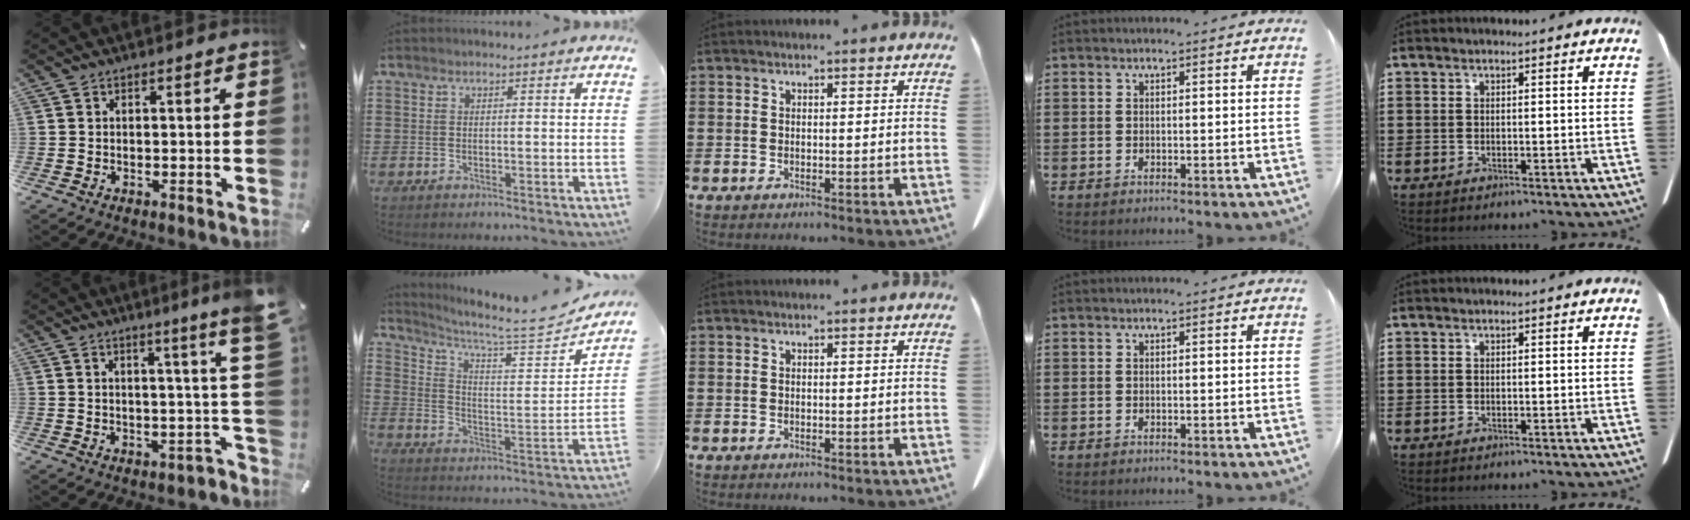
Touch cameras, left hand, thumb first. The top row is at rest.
{"thumb": {"total": 9.4, "force": [3.6, -0.6, 8.6], "torque": [-0.120, -0.048, 0.053]}, "index": {"total": 6.2, "force": [5.5, 0.3, 2.8], "torque": [-0.073, -0.048, 0.085]}}